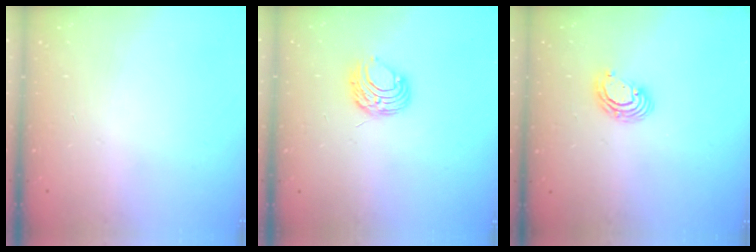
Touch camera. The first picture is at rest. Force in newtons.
{"total": 7.4, "press": 7.4, "slide": 0.7}
{"total": 5.6, "press": 5.6, "slide": 0.2}